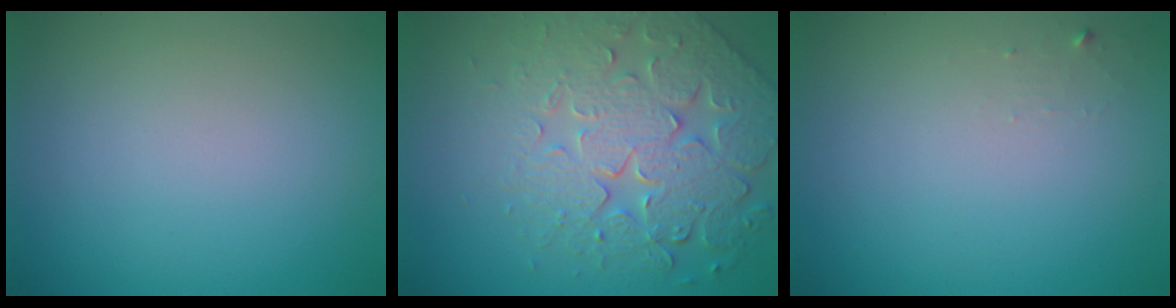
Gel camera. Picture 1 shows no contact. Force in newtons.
{"total": 6.9, "press": 5.7, "slide": 3.9}
{"total": 0.6, "press": 0.6, "slide": 0.1}